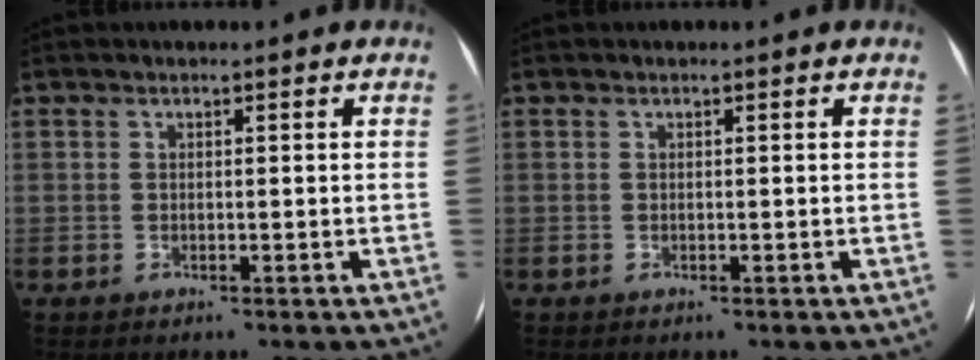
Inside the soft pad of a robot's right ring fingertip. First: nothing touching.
{"total": 0.0}